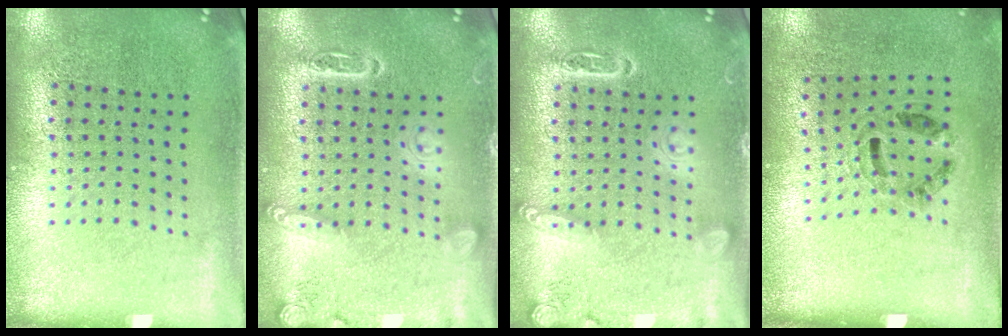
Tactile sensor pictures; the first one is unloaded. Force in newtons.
{"total": 2.8, "press": 2.8, "slide": 0.2}
{"total": 2.8, "press": 2.8, "slide": 0.2}
{"total": 1.2, "press": 0.8, "slide": 0.8}